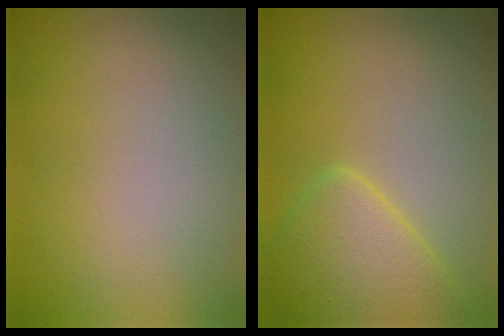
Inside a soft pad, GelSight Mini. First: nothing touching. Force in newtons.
{"total": 4.2, "press": 4.1, "slide": 0.2}